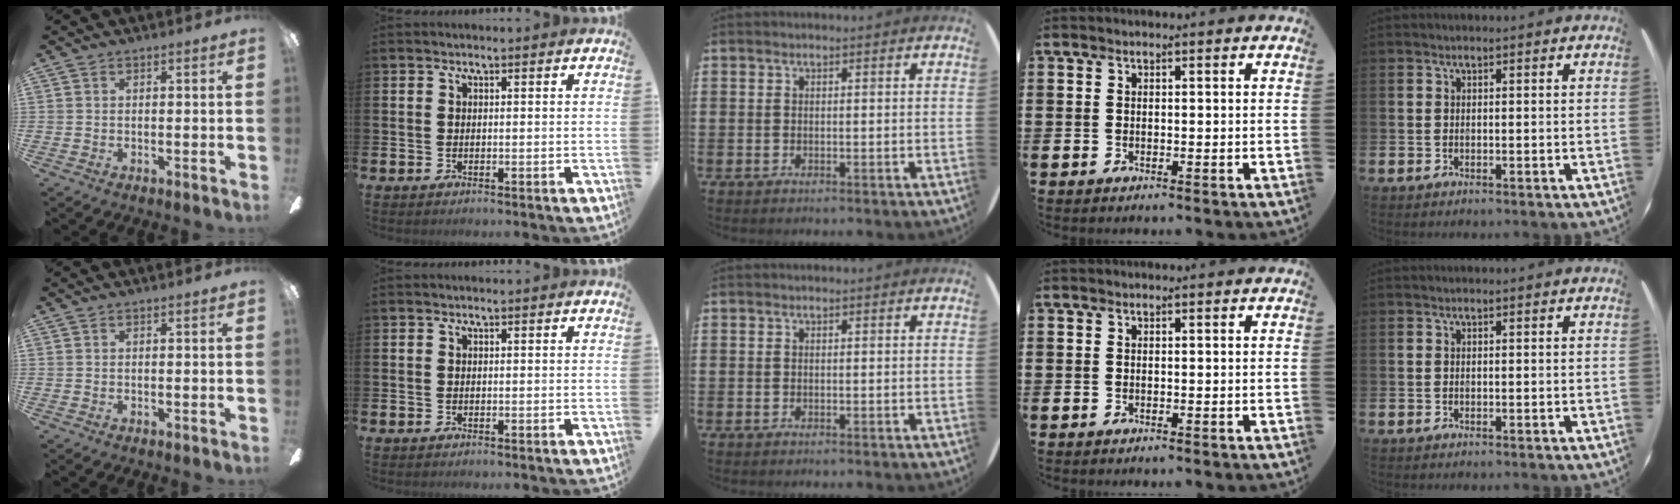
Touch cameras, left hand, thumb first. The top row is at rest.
{}